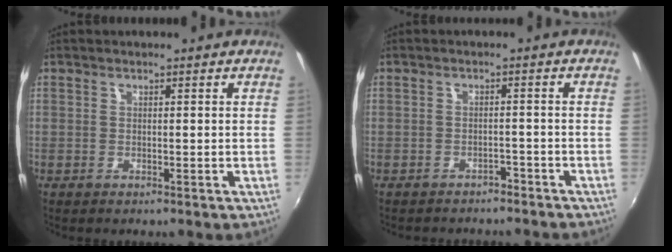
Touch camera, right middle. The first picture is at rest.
{"total": 5.5, "force": [-4.9, 2.0, 1.3], "torque": [-0.037, -0.004, -0.063]}